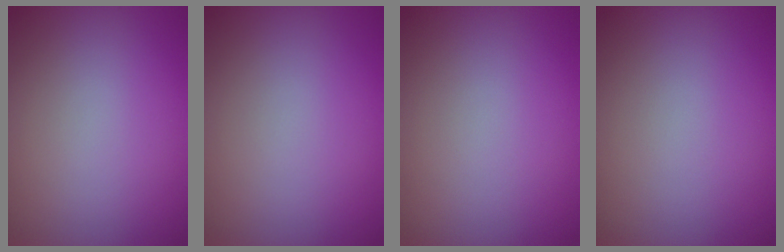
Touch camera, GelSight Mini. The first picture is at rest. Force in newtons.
{"total": 0.0}
{"total": 0.0}
{"total": 0.0}